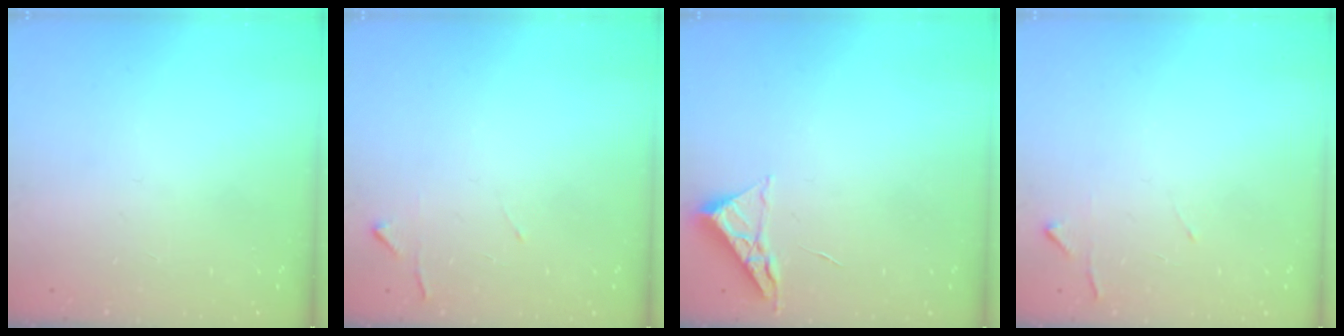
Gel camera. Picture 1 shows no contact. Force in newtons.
{"total": 4.7, "press": 4.6, "slide": 0.6}
{"total": 3.8, "press": 3.8, "slide": 0.5}
{"total": 4.7, "press": 4.6, "slide": 0.6}